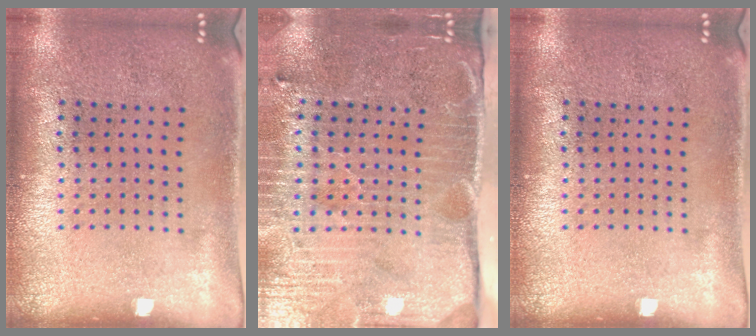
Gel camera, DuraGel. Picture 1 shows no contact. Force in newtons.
{"total": 4.6, "press": 3.9, "slide": 2.5}
{"total": 0.0}